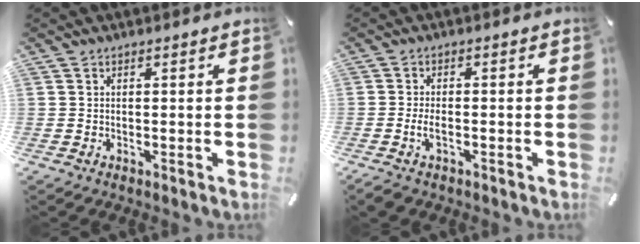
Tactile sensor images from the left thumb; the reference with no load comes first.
{"total": 3.5, "force": [-1.4, 1.8, 2.7], "torque": [-0.059, 0.003, -0.028]}